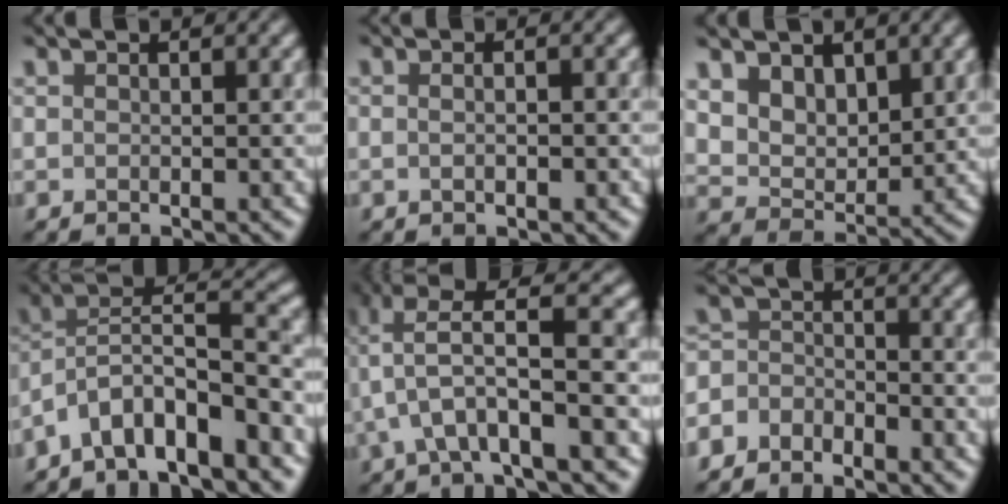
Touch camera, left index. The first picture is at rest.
{"total": 3.1, "force": [0.6, 1.8, 2.4], "torque": [-0.007, 0.026, -0.026]}
{"total": 4.2, "force": [2.8, 2.7, 1.8], "torque": [-0.047, -0.019, 0.065]}
{"total": 8.4, "force": [-6.0, 2.5, 5.4], "torque": [-0.079, 0.016, -0.107]}
{"total": 6.8, "force": [-0.4, 1.7, 6.6], "torque": [-0.128, 0.014, -0.007]}
{"total": 3.4, "force": [-3.2, 1.3, 0.3], "torque": [-0.002, 0.004, -0.062]}